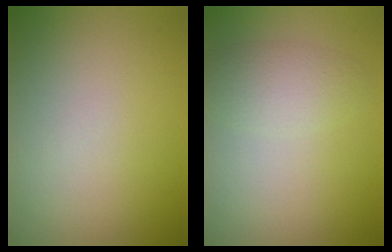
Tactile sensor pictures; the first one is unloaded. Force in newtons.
{"total": 2.4, "press": 2.4, "slide": 0.1}